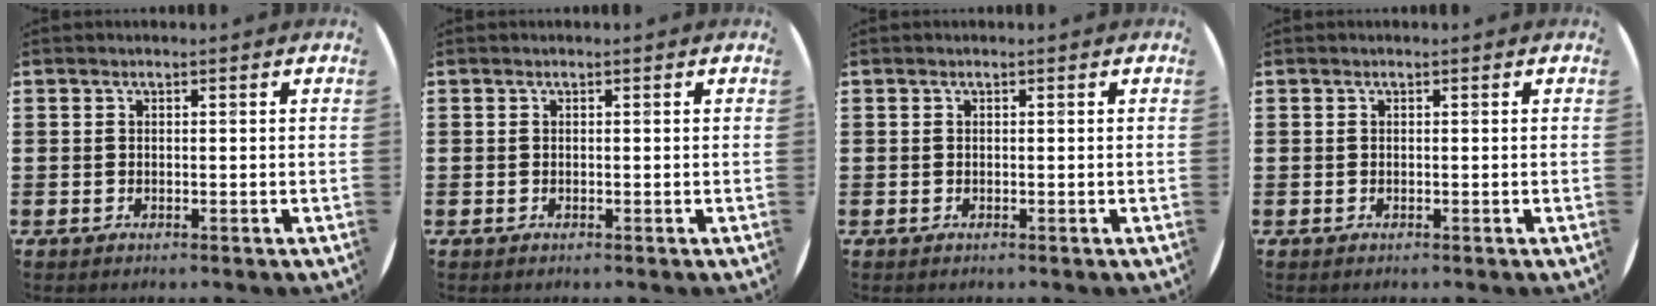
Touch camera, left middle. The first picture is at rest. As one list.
[{"total": 0.0}, {"total": 0.0}, {"total": 0.0}]